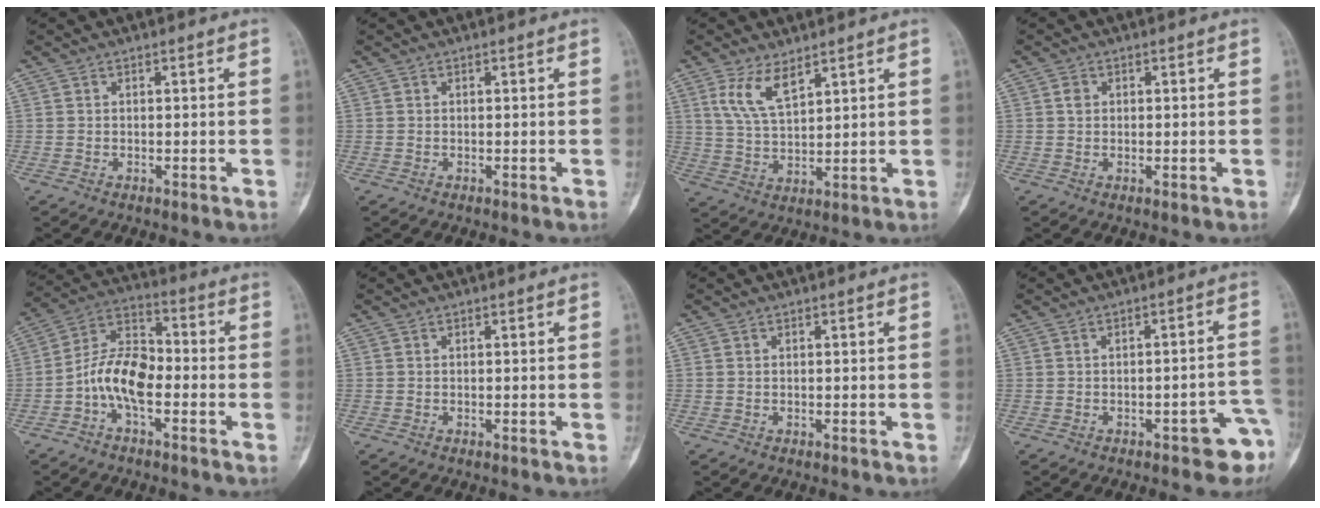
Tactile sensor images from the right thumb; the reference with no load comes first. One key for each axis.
{"total": 0.0}
{"total": 7.3, "fx": 4.3, "fy": 3.0, "fz": 5.1, "tx": -0.096, "ty": -0.021, "tz": 0.092}
{"total": 1.4, "fx": 0.3, "fy": 1.1, "fz": 0.8, "tx": -0.009, "ty": 0.000, "tz": 0.002}
{"total": 10.6, "fx": -3.0, "fy": 5.6, "fz": 8.5, "tx": -0.152, "ty": 0.041, "tz": -0.067}
{"total": 0.0}
{"total": 0.0}
{"total": 6.9, "fx": -3.8, "fy": 2.6, "fz": 5.2, "tx": -0.034, "ty": 0.029, "tz": -0.043}